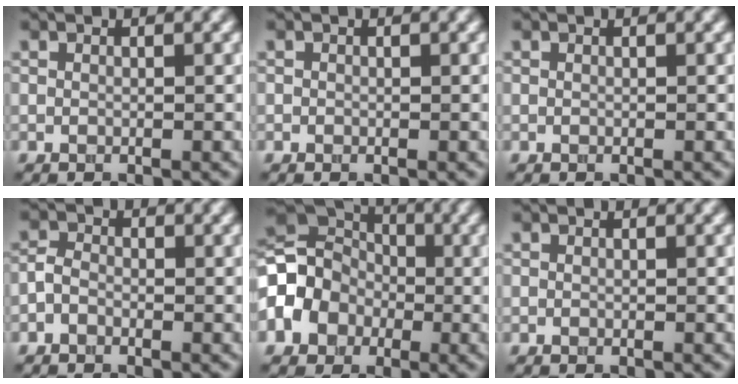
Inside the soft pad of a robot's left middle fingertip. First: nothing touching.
{"total": 0.0}
{"total": 0.0}
{"total": 1.3, "force": [-0.9, 0.8, 0.5], "torque": [-0.011, 0.006, -0.022]}
{"total": 8.7, "force": [-1.6, 7.2, 4.6], "torque": [-0.083, 0.001, -0.064]}
{"total": 0.0}